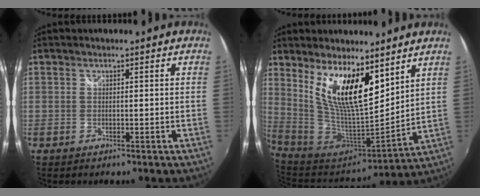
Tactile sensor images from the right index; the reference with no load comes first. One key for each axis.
{"total": 16.4, "fx": 8.2, "fy": 5.7, "fz": 13.1, "tx": -0.236, "ty": -0.005, "tz": 0.162}